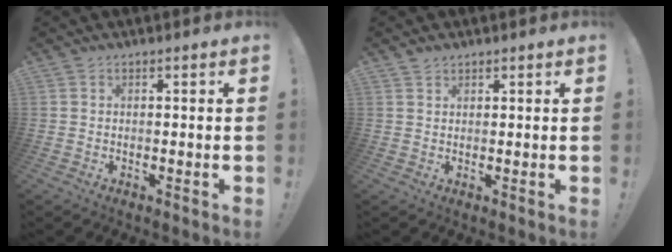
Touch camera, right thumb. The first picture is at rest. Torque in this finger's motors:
{"motor_torque": [-0.02, -0.01, 0.16, 0.03, 0.00]}